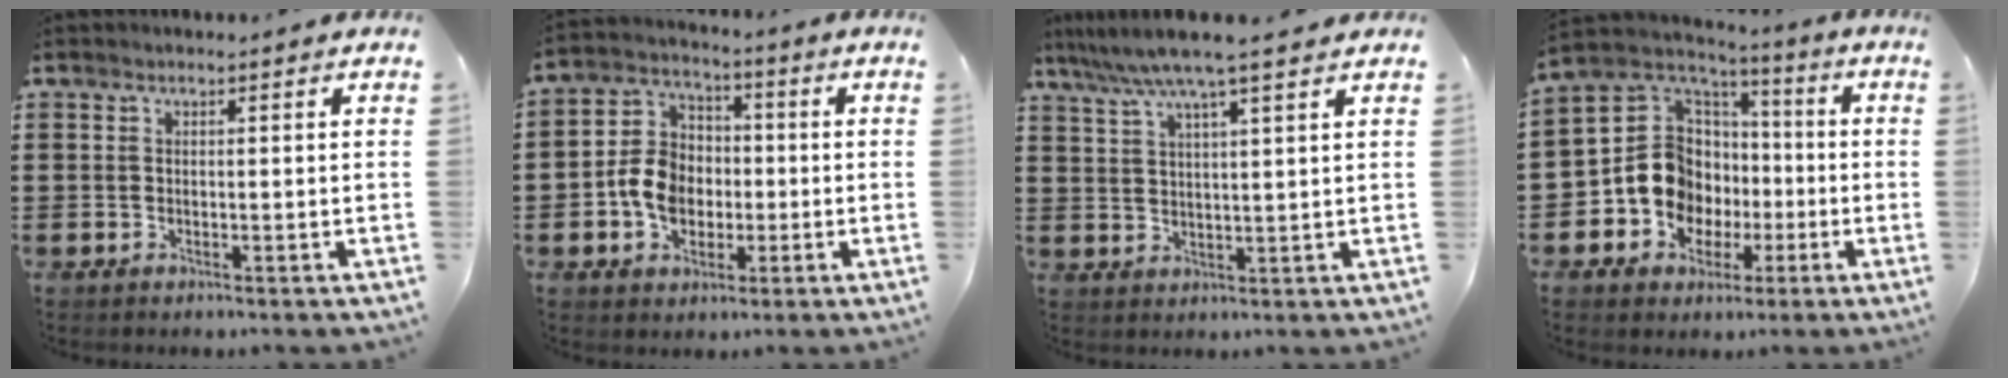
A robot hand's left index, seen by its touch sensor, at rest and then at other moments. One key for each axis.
{"total": 7.8, "fx": -1.8, "fy": 6.2, "fz": 4.3, "tx": -0.106, "ty": 0.016, "tz": -0.034}
{"total": 6.3, "fx": 5.1, "fy": -0.3, "fz": 3.8, "tx": -0.088, "ty": -0.017, "tz": 0.088}
{"total": 11.2, "fx": -2.7, "fy": 9.9, "fz": 4.5, "tx": -0.128, "ty": 0.000, "tz": -0.049}